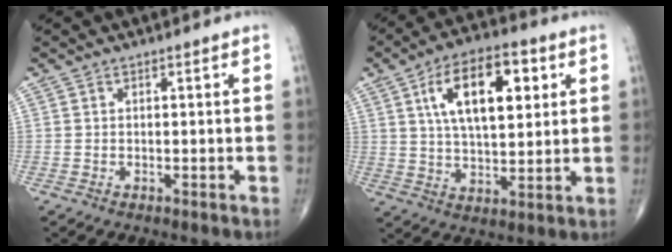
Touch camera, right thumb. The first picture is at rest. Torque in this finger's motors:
{"motor_torque": [-0.38, 0.83, 0.92, 0.72, 0.20]}